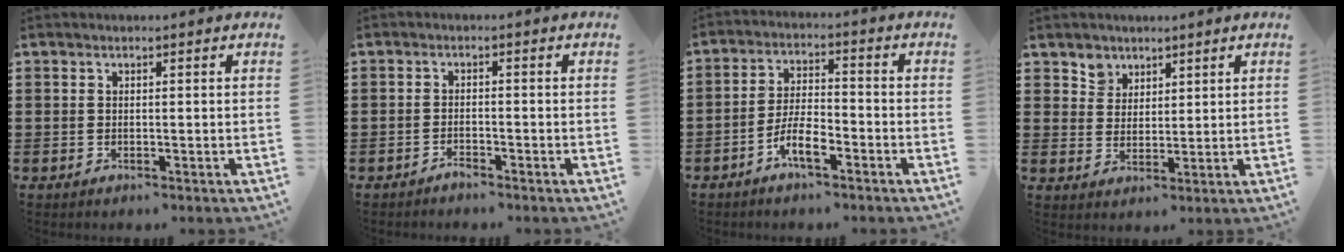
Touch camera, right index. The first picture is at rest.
{"total": 1.4, "force": [-1.3, 0.2, 0.3], "torque": [-0.010, 0.000, -0.026]}
{"total": 5.8, "force": [-3.5, 1.8, 4.3], "torque": [-0.097, 0.002, -0.071]}
{"total": 3.9, "force": [2.6, 2.9, 0.0], "torque": [-0.017, 0.012, 0.049]}